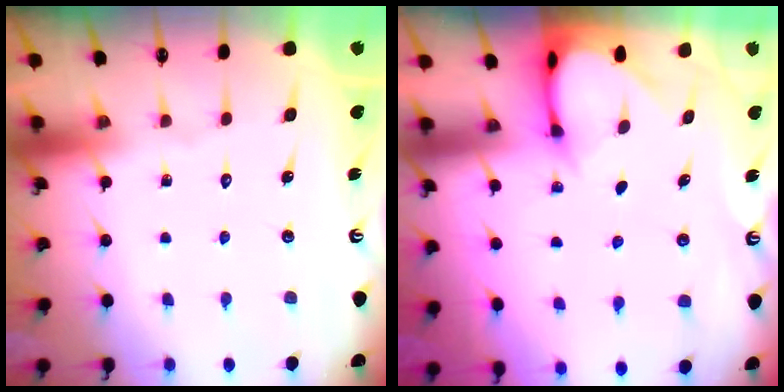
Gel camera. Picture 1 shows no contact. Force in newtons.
{"total": 2.8, "press": 2.8, "slide": 0.3}